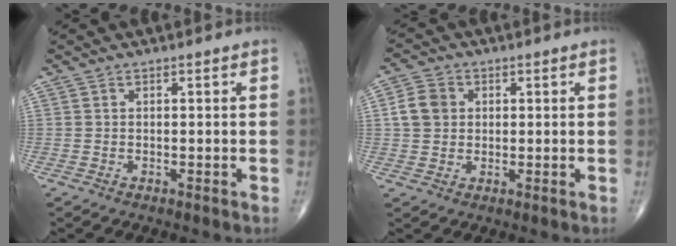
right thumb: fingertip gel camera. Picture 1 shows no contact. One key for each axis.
{"total": 5.4, "fx": 0.9, "fy": 4.5, "fz": 2.8, "tx": -0.043, "ty": 0.005, "tz": 0.013}